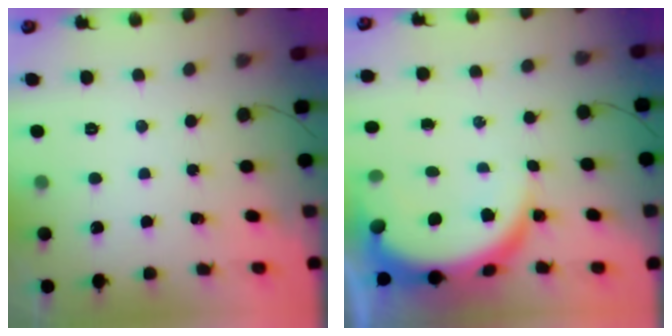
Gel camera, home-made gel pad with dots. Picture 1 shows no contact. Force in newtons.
{"total": 10.0, "press": 10.0, "slide": 1.1}